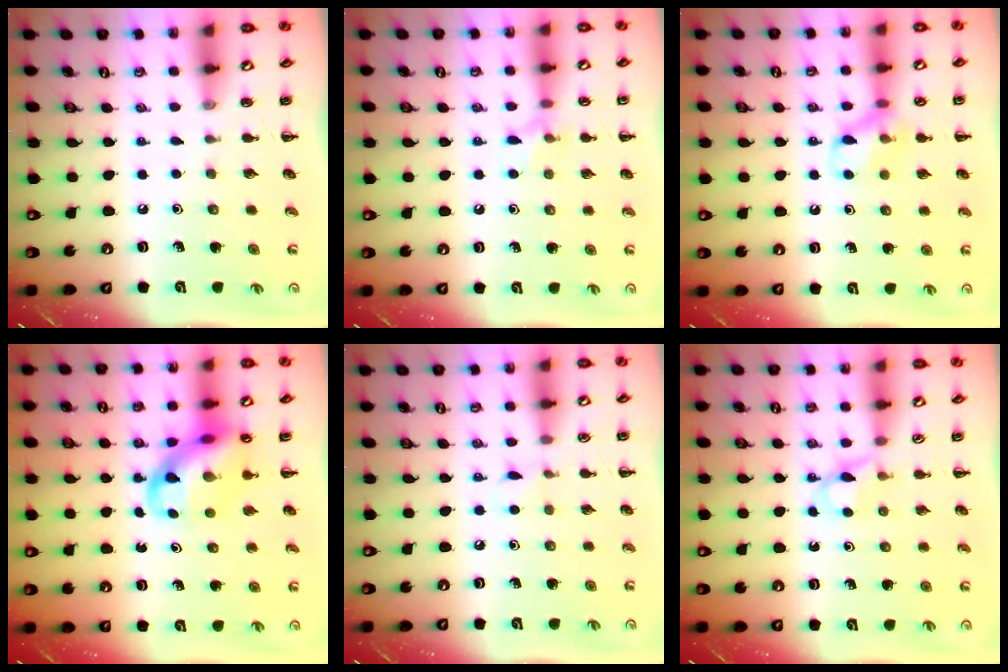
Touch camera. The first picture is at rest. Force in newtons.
{"total": 6.6, "press": 6.4, "slide": 1.9}
{"total": 10.5, "press": 10.4, "slide": 1.5}
{"total": 11.3, "press": 10.9, "slide": 2.8}
{"total": 5.0, "press": 4.7, "slide": 1.7}
{"total": 3.8, "press": 3.6, "slide": 1.3}